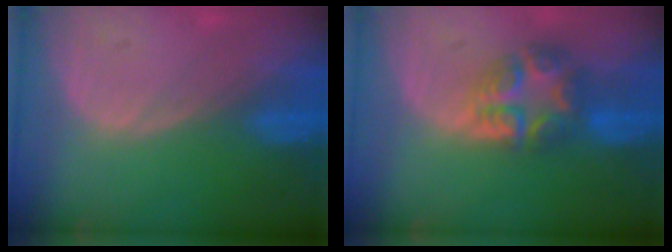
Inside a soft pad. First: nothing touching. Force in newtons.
{"total": 7.6, "press": 6.6, "slide": 3.8}